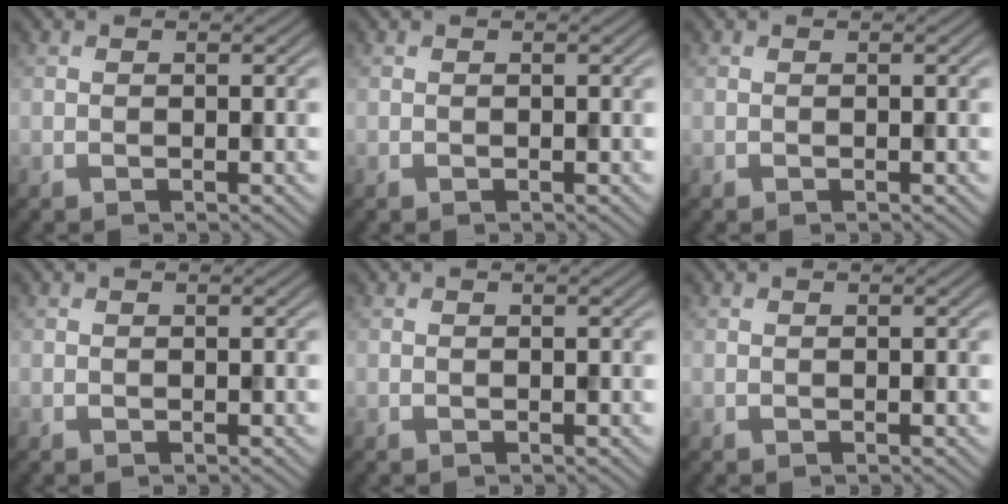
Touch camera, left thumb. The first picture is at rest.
{"total": 0.0}
{"total": 0.0}
{"total": 0.0}
{"total": 0.0}
{"total": 0.0}